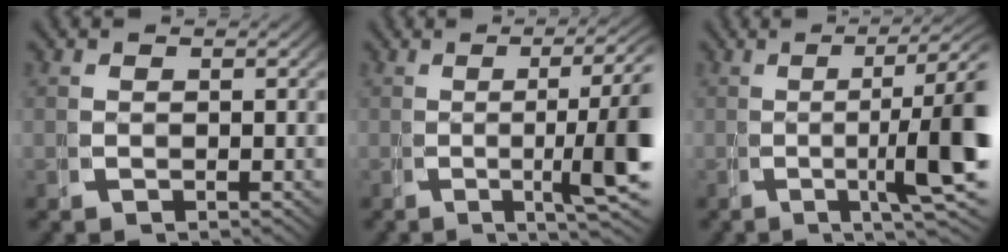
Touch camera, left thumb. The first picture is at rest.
{"total": 9.6, "force": [0.6, 2.9, 9.2], "torque": [-0.117, 0.003, -0.003]}
{"total": 9.5, "force": [0.7, 2.7, 9.1], "torque": [-0.124, 0.002, -0.002]}